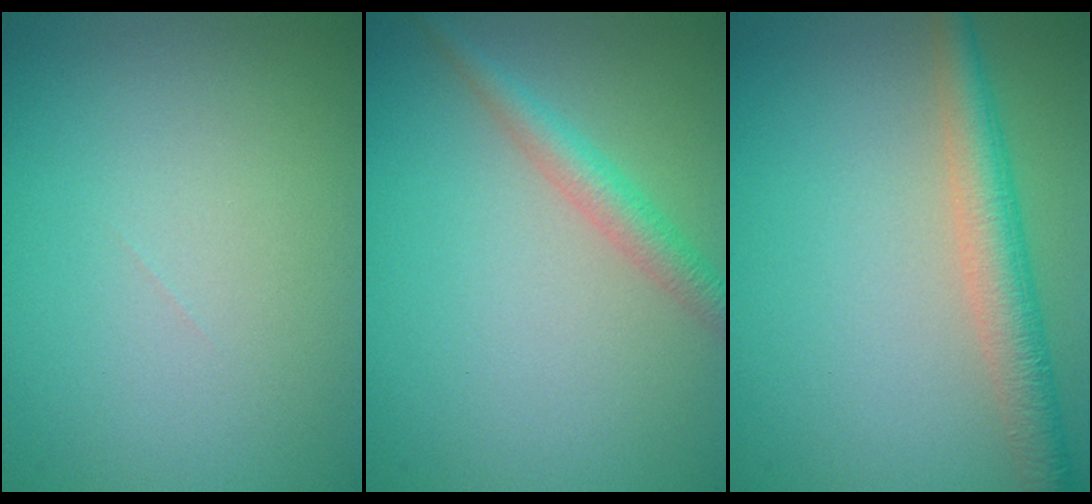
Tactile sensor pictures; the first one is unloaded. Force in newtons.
{"total": 2.3, "press": 2.3, "slide": 0.1}
{"total": 4.1, "press": 4.1, "slide": 0.1}